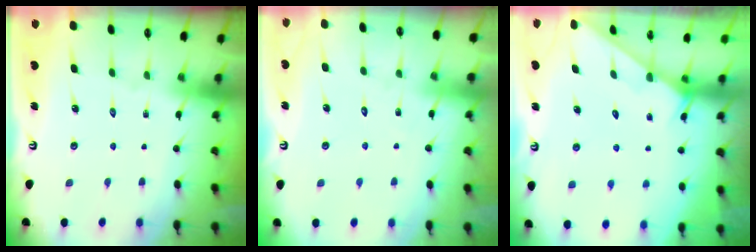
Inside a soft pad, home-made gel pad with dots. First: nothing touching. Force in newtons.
{"total": 4.0, "press": 4.0, "slide": 0.3}
{"total": 2.7, "press": 2.7, "slide": 0.2}